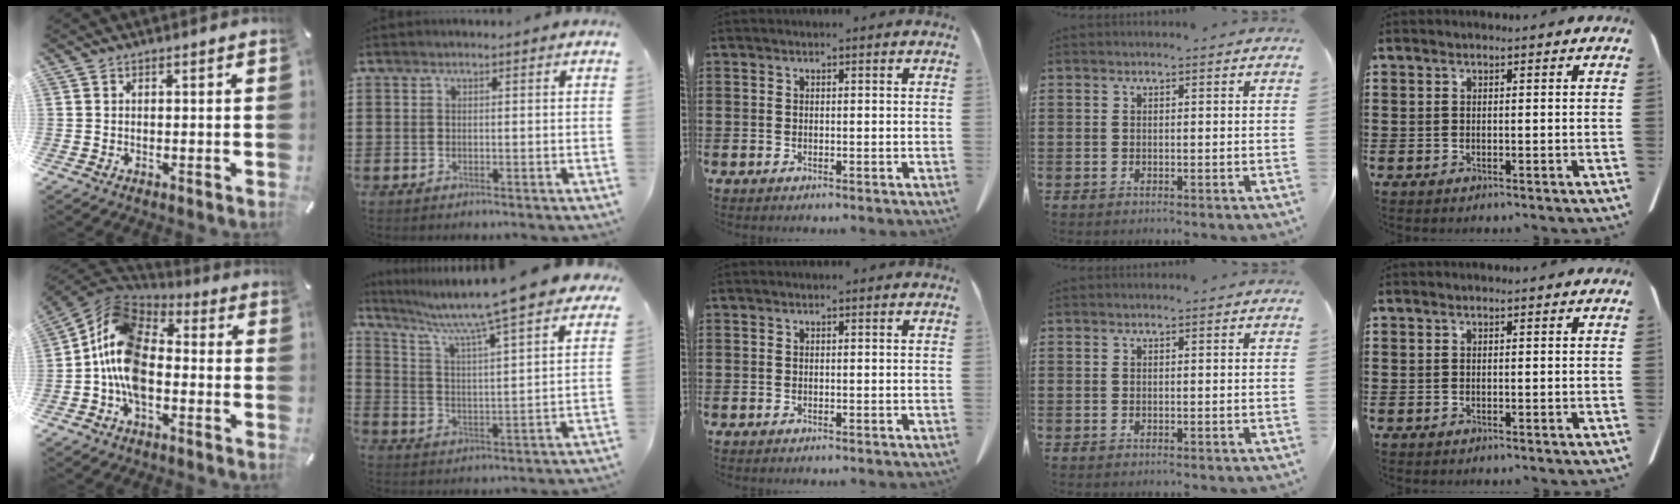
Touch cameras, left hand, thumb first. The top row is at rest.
{"thumb": {"total": 14.4, "force": [-4.1, 9.2, 10.3], "torque": [-0.225, 0.015, -0.086]}, "index": {"total": 8.7, "force": [7.5, -0.9, 4.4], "torque": [-0.107, -0.063, 0.117]}}